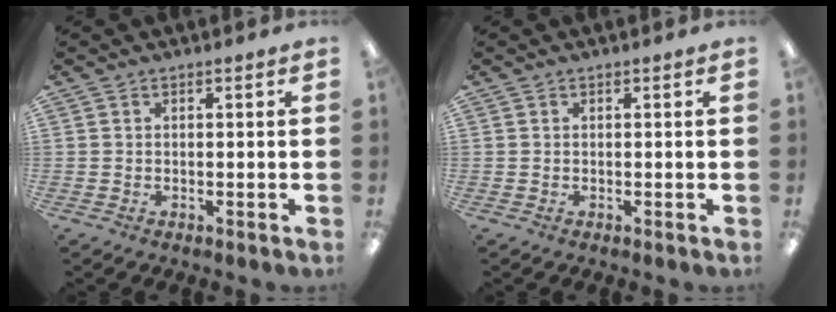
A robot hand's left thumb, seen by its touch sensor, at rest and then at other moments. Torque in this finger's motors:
{"motor_torque": [-0.08, -0.01, 0.00, 0.00, 0.00]}